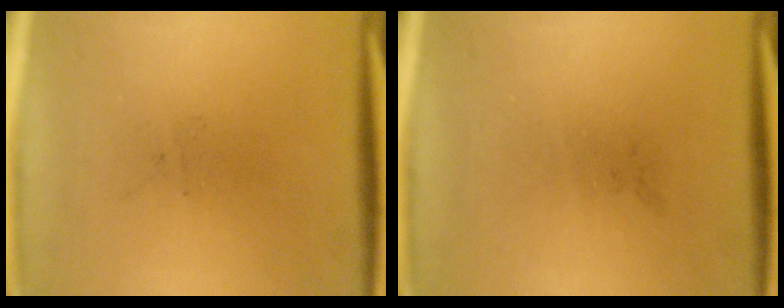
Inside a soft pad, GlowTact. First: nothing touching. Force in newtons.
{"total": 0.0}